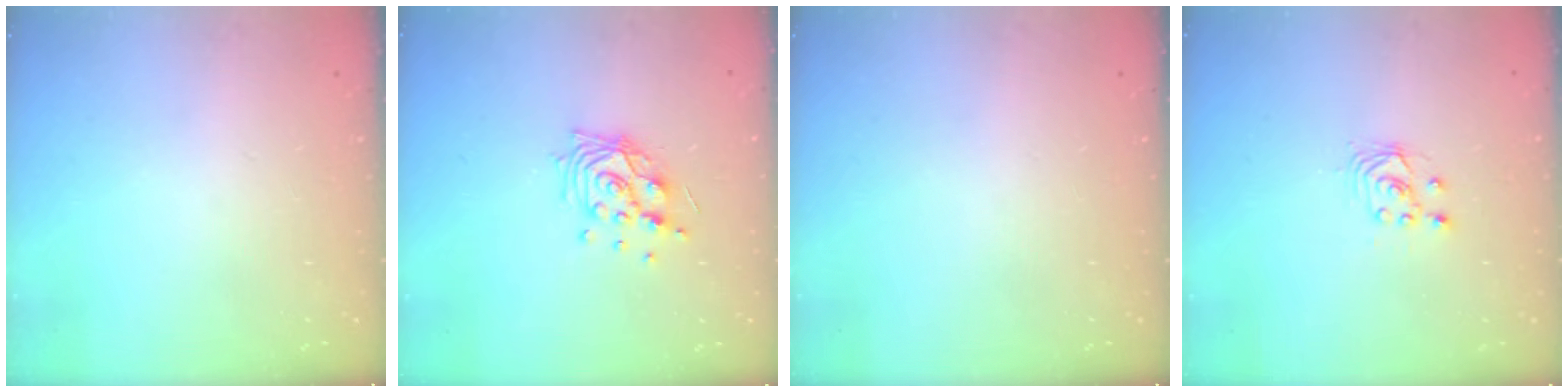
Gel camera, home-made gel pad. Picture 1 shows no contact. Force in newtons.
{"total": 12.2, "press": 11.5, "slide": 4.1}
{"total": 0.0}
{"total": 2.7, "press": 2.7, "slide": 0.2}